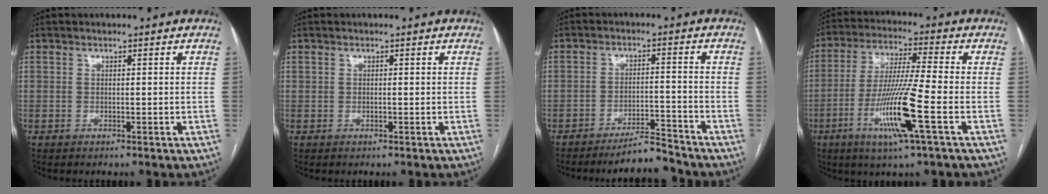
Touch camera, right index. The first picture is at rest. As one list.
[{"total": 0.0}, {"total": 5.6, "force": [-5.3, 0.3, 1.5], "torque": [-0.019, -0.004, -0.091]}, {"total": 12.6, "force": [-4.4, -0.7, 11.8], "torque": [-0.236, -0.018, -0.088]}]